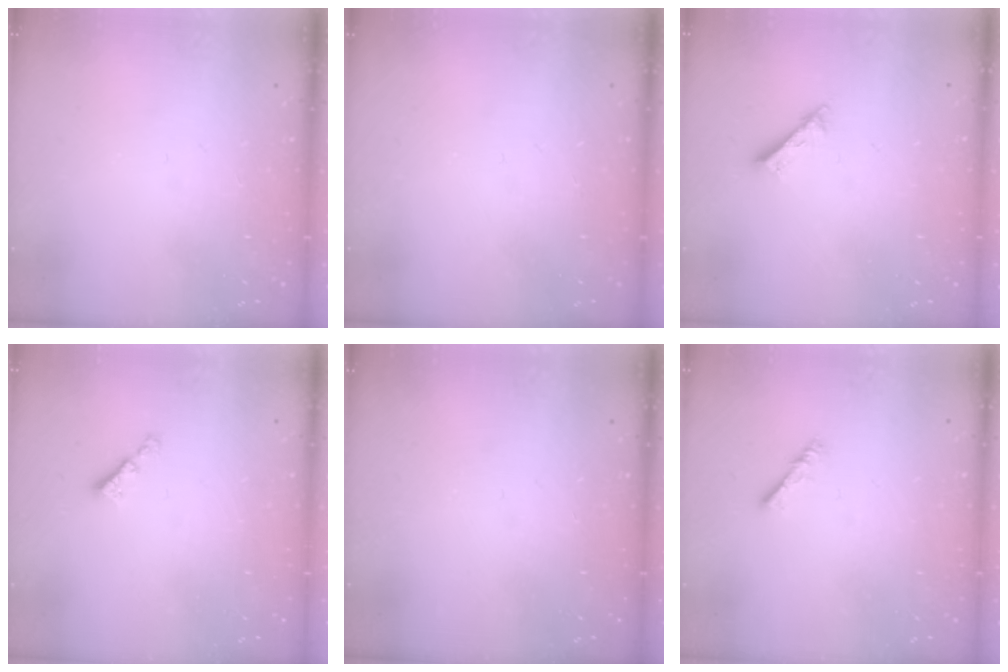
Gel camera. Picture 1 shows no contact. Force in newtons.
{"total": 0.0}
{"total": 2.5, "press": 2.5, "slide": 0.1}
{"total": 2.3, "press": 2.3, "slide": 0.4}
{"total": 0.0}
{"total": 2.3, "press": 2.3, "slide": 0.4}